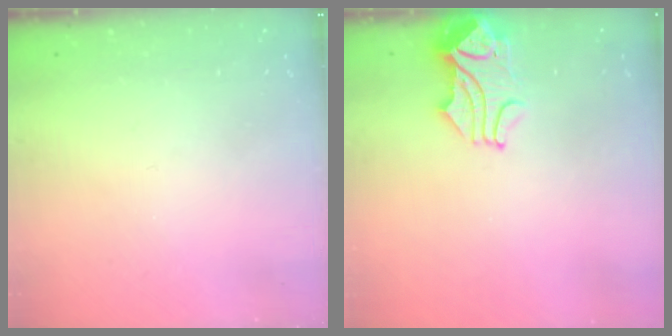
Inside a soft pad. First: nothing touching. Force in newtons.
{"total": 1.9, "press": 1.7, "slide": 1.0}